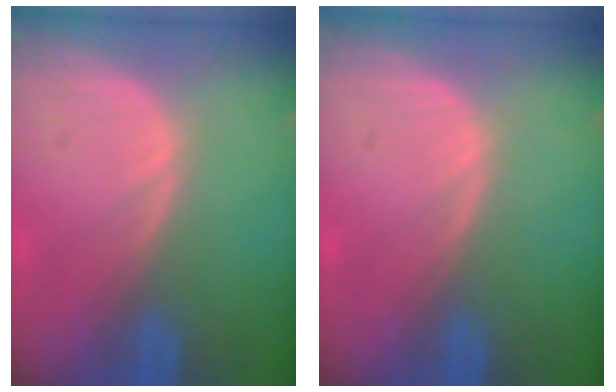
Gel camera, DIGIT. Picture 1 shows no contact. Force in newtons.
{"total": 0.0}